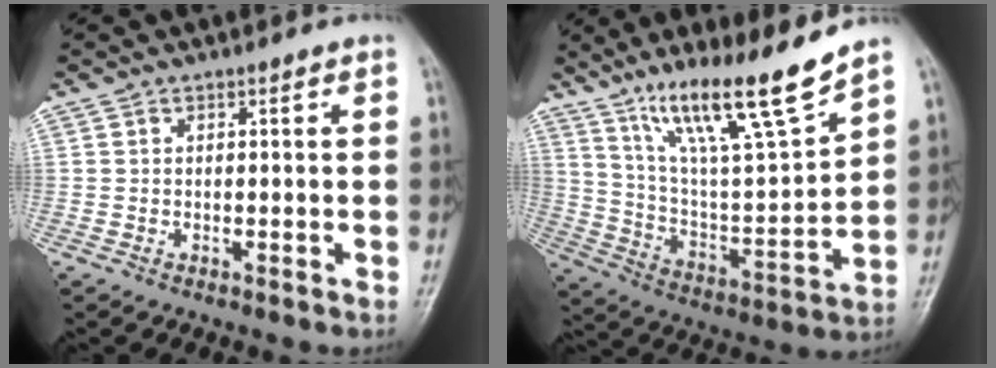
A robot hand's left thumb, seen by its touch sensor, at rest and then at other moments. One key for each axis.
{"total": 17.9, "fx": 12.8, "fy": 2.0, "fz": 12.4, "tx": -0.193, "ty": -0.070, "tz": 0.233}